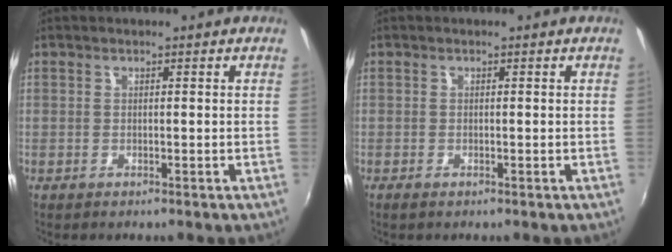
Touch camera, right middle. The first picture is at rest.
{"total": 0.8, "force": [-0.6, 0.3, 0.4], "torque": [-0.010, -0.004, -0.011]}